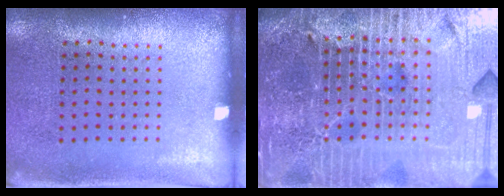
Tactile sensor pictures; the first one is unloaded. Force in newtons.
{"total": 7.3, "press": 6.3, "slide": 3.6}